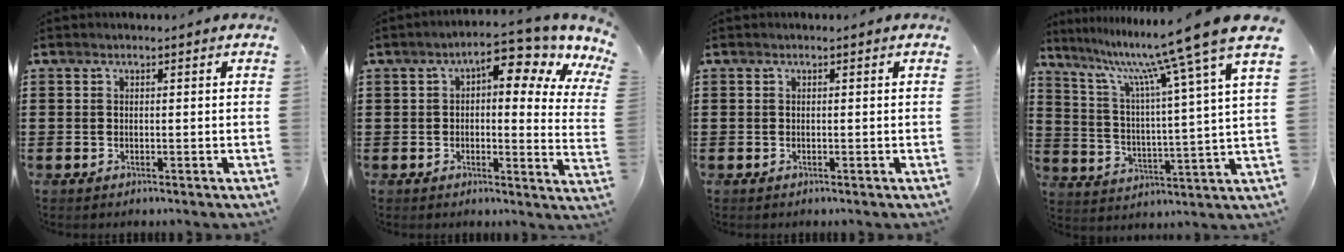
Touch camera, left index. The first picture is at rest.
{"total": 7.4, "force": [4.2, 1.8, 5.9], "torque": [-0.089, -0.026, 0.059]}
{"total": 0.0}
{"total": 12.3, "force": [10.0, -0.8, 7.1], "torque": [-0.160, -0.066, 0.153]}